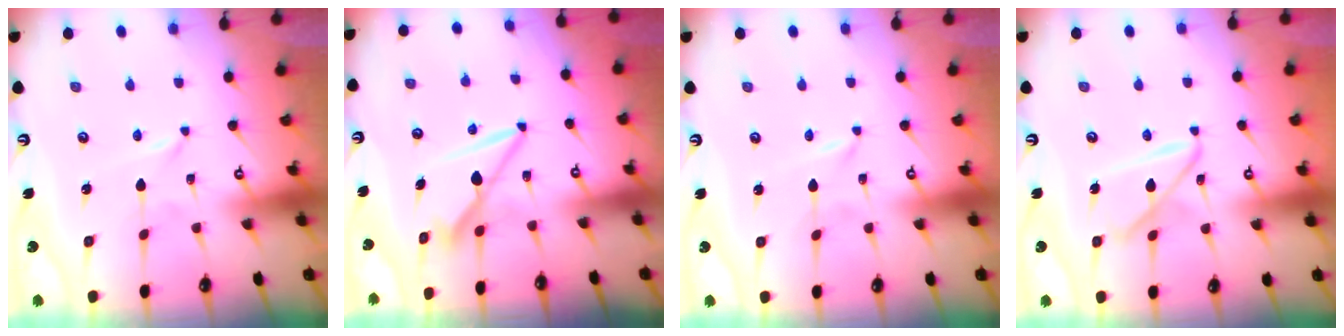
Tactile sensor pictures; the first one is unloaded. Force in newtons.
{"total": 7.9, "press": 7.9, "slide": 0.5}
{"total": 0.0}
{"total": 12.1, "press": 12.1, "slide": 1.1}